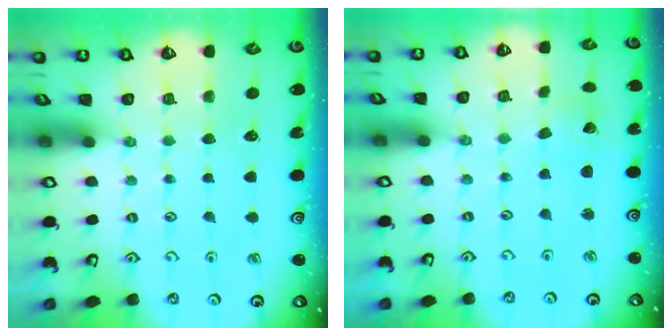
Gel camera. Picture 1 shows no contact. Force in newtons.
{"total": 1.5, "press": 1.5, "slide": 0.2}